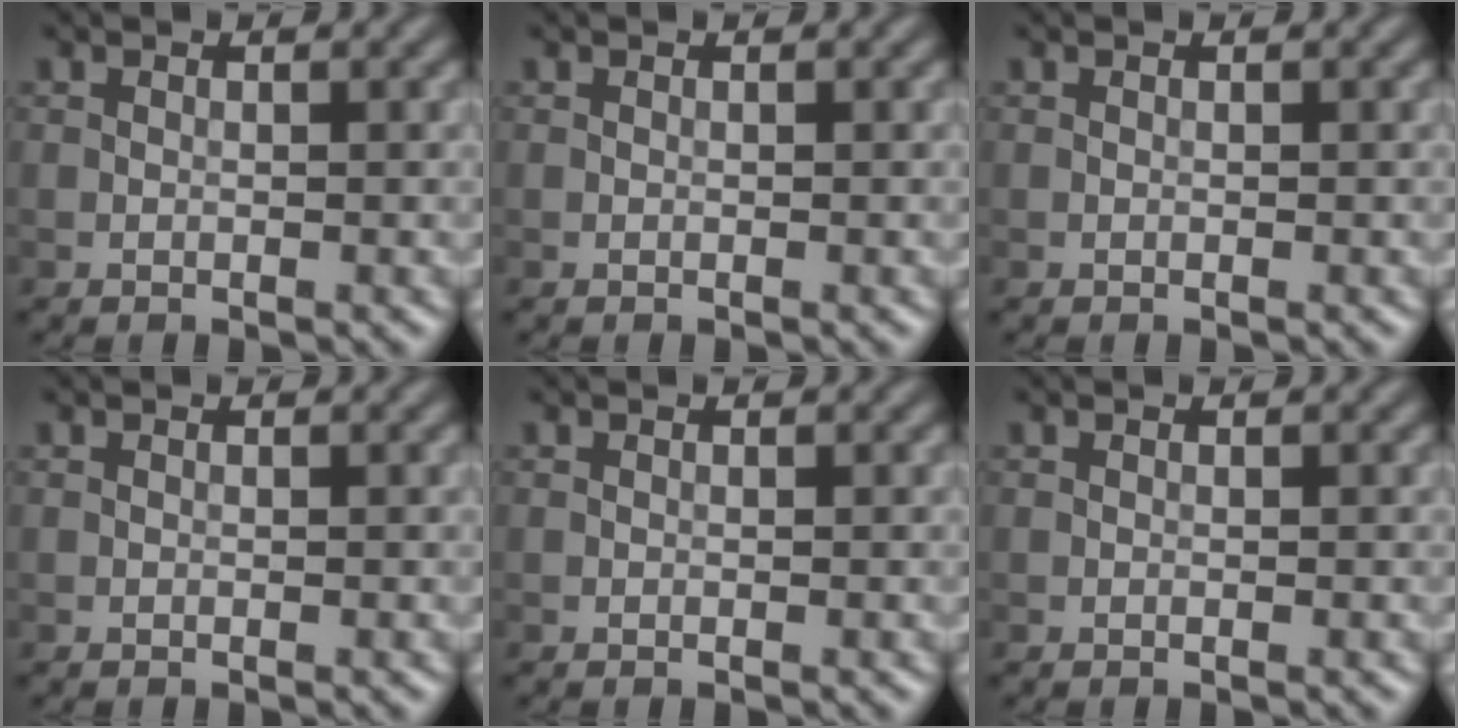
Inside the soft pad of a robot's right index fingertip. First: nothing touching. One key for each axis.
{"total": 0.0}
{"total": 0.0}
{"total": 0.0}
{"total": 0.0}
{"total": 0.0}